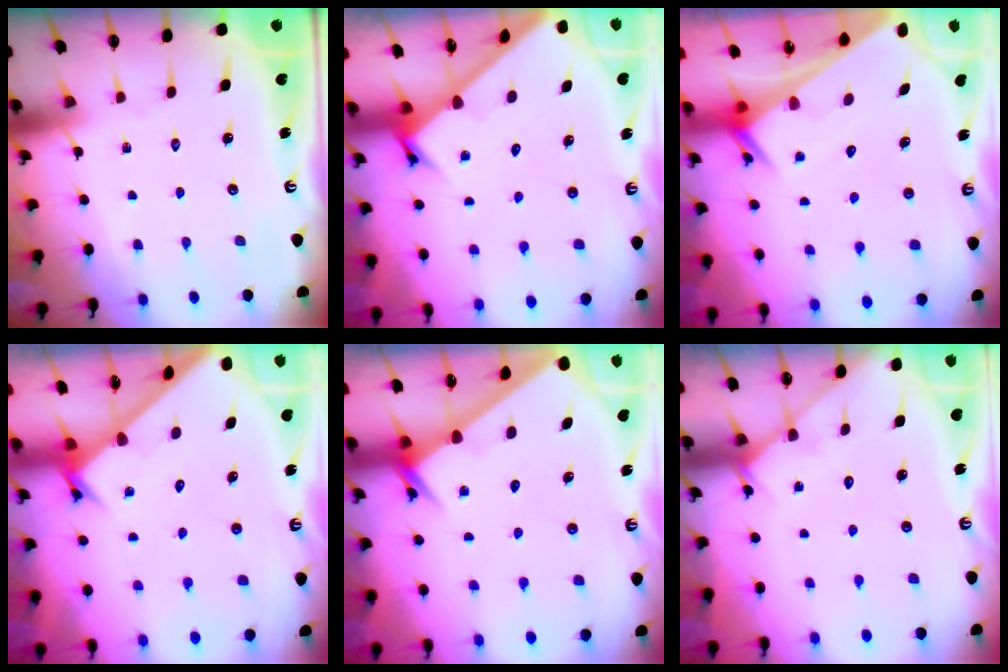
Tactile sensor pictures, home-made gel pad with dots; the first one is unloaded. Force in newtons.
{"total": 2.8, "press": 2.8, "slide": 0.3}
{"total": 2.6, "press": 2.6, "slide": 0.1}
{"total": 2.4, "press": 2.4, "slide": 0.1}
{"total": 2.7, "press": 2.7, "slide": 0.2}
{"total": 2.8, "press": 2.7, "slide": 0.4}